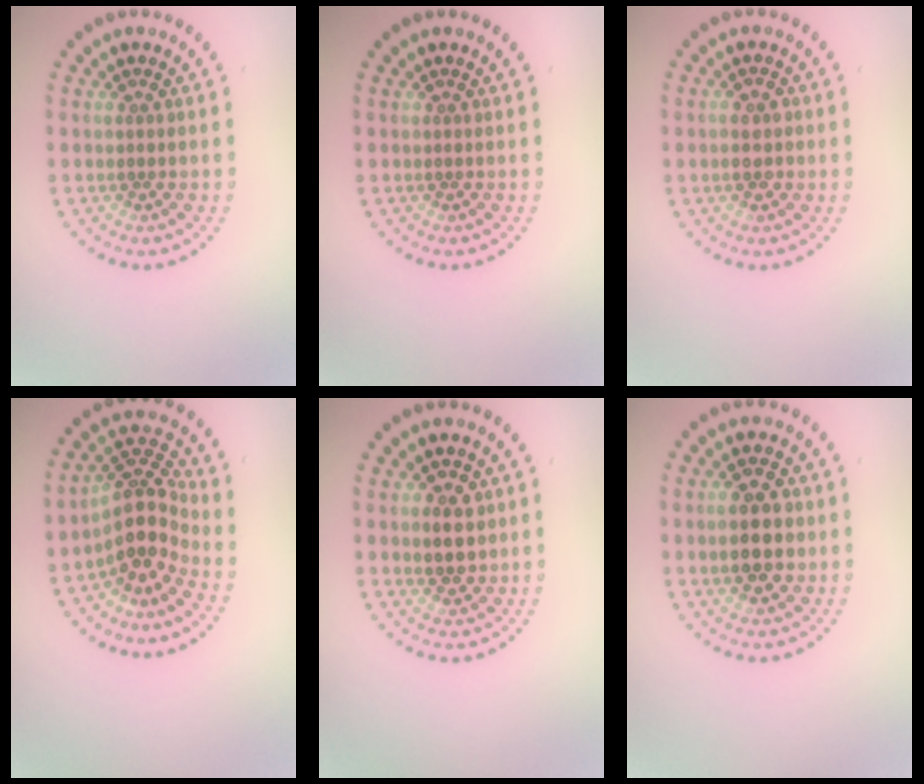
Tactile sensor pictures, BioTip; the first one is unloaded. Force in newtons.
{"total": 0.0}
{"total": 2.1, "press": 2.0, "slide": 0.4}
{"total": 4.4, "press": 3.3, "slide": 2.9}
{"total": 2.7, "press": 2.6, "slide": 0.6}
{"total": 4.7, "press": 4.7, "slide": 0.1}